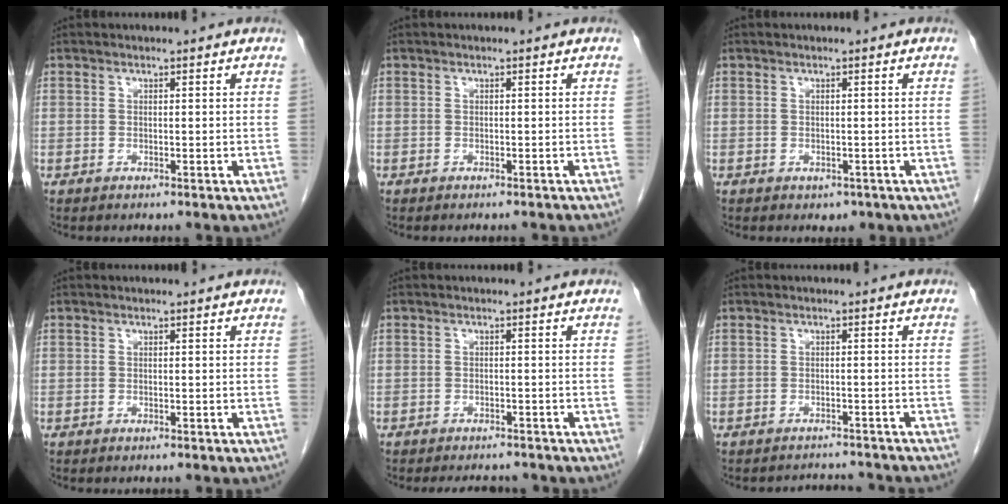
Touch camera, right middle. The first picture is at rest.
{"total": 2.6, "force": [-2.5, 0.2, 0.8], "torque": [-0.017, -0.007, -0.030]}
{"total": 1.2, "force": [-0.4, 1.1, 0.4], "torque": [-0.009, 0.001, 0.002]}
{"total": 0.0}
{"total": 5.2, "force": [-4.8, 1.5, 1.3], "torque": [-0.014, -0.004, -0.062]}
{"total": 5.6, "force": [-5.5, 0.8, 0.6], "torque": [-0.007, 0.001, -0.063]}